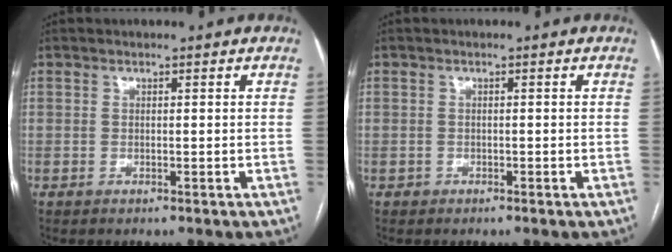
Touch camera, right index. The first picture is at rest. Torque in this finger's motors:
{"motor_torque": [-1.53, -0.62, -1.05, -0.21]}